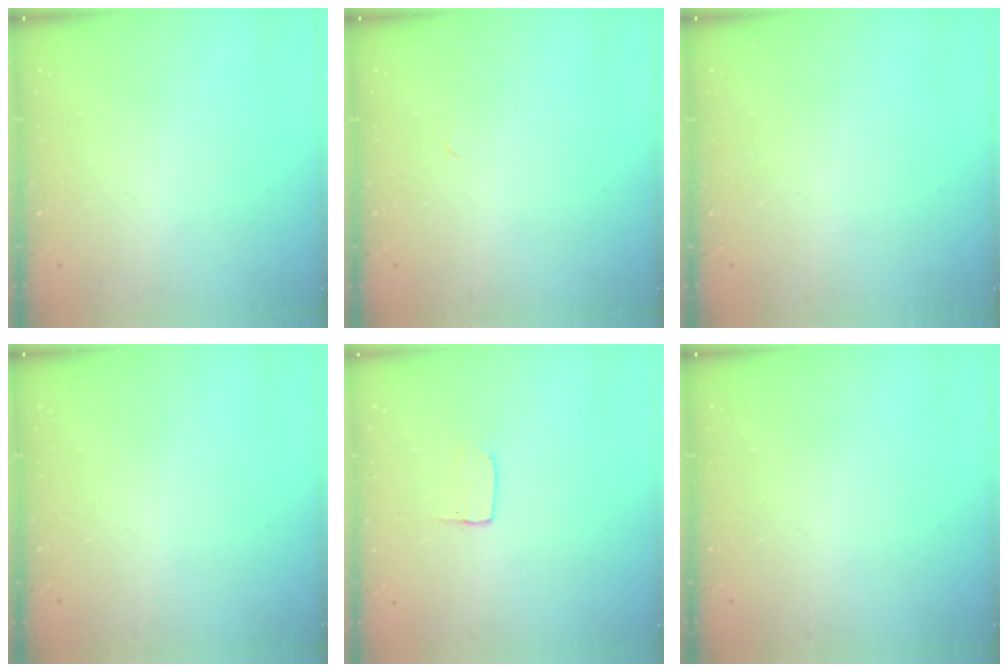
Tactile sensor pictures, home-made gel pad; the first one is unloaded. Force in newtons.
{"total": 0.0}
{"total": 0.0}
{"total": 0.0}
{"total": 4.1, "press": 4.1, "slide": 0.3}
{"total": 0.0}